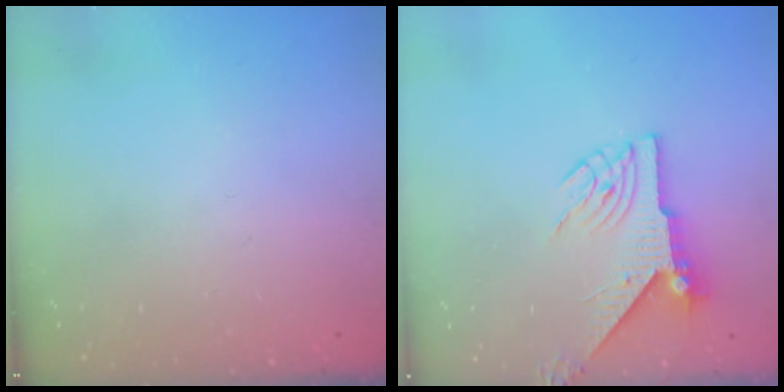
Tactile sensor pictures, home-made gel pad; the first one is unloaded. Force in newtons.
{"total": 6.8, "press": 6.8, "slide": 0.5}